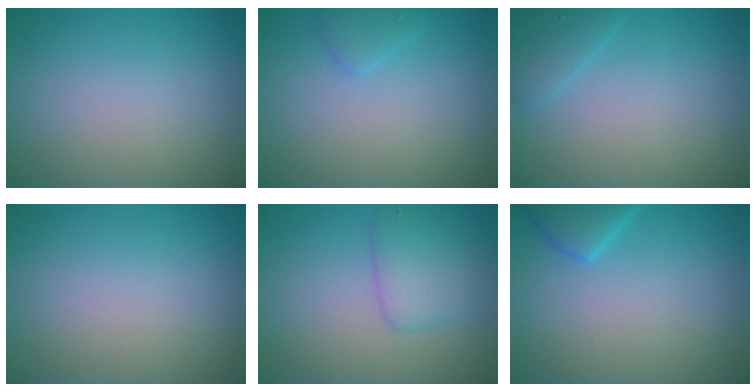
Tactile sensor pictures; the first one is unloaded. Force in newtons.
{"total": 1.2, "press": 1.2, "slide": 0.0}
{"total": 1.6, "press": 1.6, "slide": 0.1}
{"total": 0.0}
{"total": 3.0, "press": 3.0, "slide": 0.2}
{"total": 2.3, "press": 2.3, "slide": 0.2}